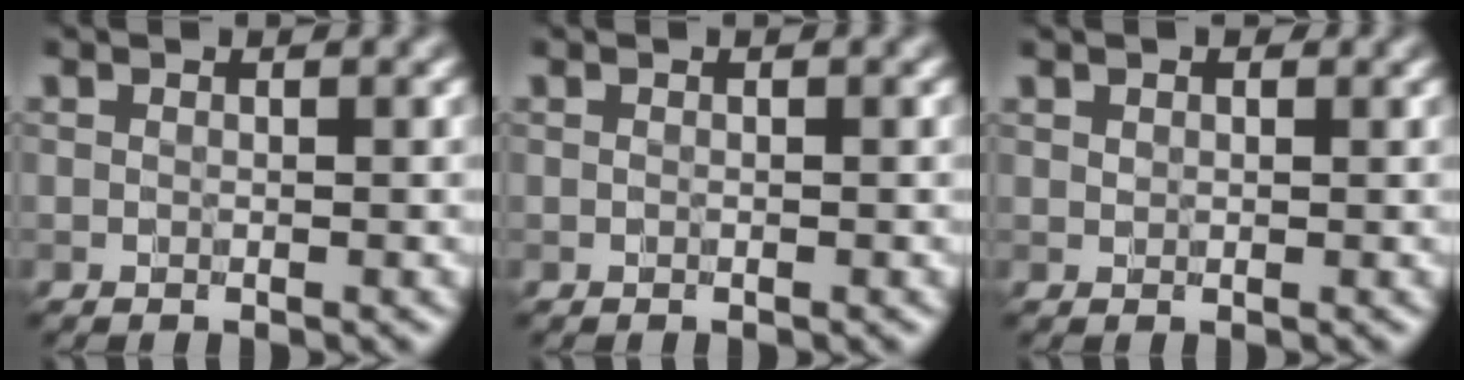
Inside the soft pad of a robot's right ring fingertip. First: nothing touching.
{"total": 0.0}
{"total": 0.9, "force": [0.6, 0.6, 0.3], "torque": [-0.008, 0.005, 0.009]}